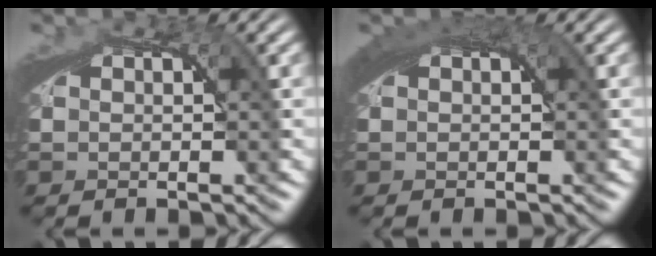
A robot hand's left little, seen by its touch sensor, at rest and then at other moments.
{"total": 2.6, "force": [1.3, 0.7, 2.2], "torque": [-0.027, 0.011, 0.016]}